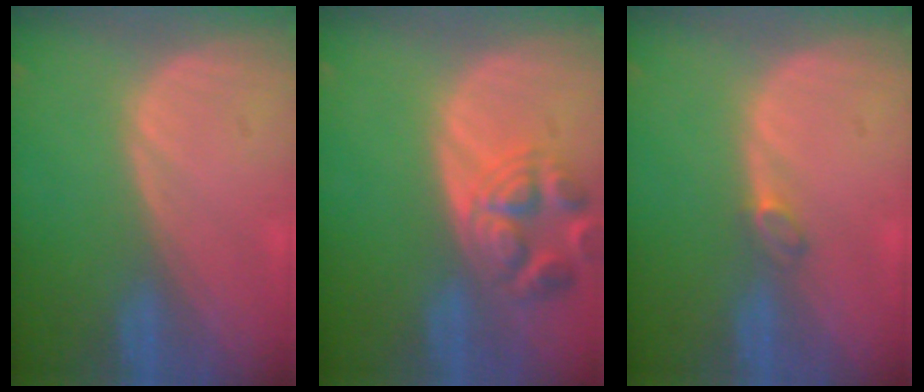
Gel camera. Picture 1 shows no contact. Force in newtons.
{"total": 6.8, "press": 6.3, "slide": 2.6}
{"total": 1.4, "press": 1.3, "slide": 0.3}